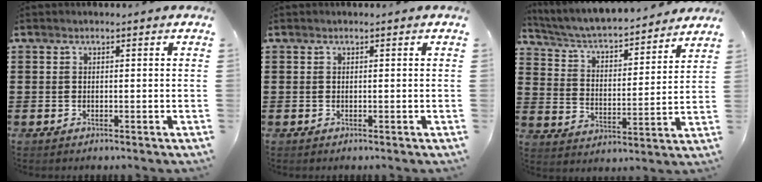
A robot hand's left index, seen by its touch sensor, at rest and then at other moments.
{"total": 0.0}
{"total": 4.3, "force": [4.1, 0.4, 1.5], "torque": [-0.049, -0.033, 0.061]}